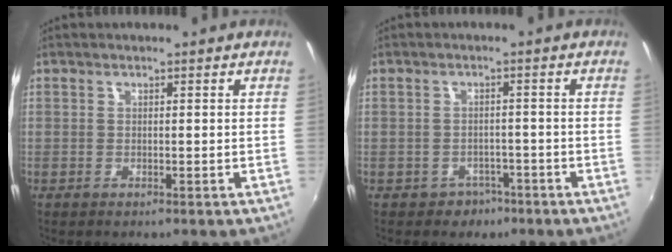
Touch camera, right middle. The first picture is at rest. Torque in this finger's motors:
{"motor_torque": [0.17, -0.30, -0.01, 0.00]}